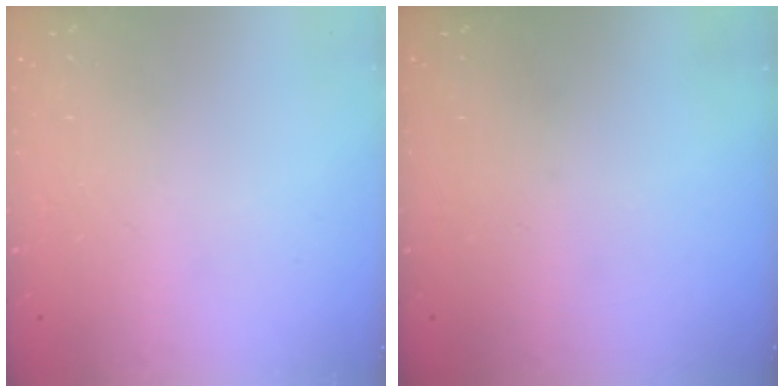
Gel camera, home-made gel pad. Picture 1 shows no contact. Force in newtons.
{"total": 0.0}